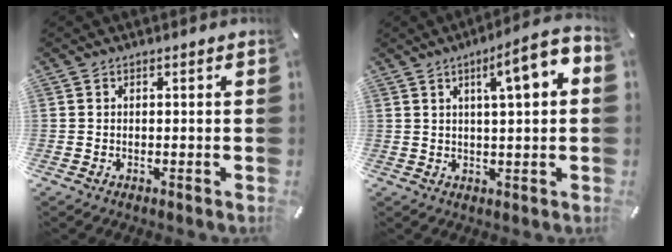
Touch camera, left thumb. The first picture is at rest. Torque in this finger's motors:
{"motor_torque": [1.94, 1.57, 0.94, -1.02, 0.08]}